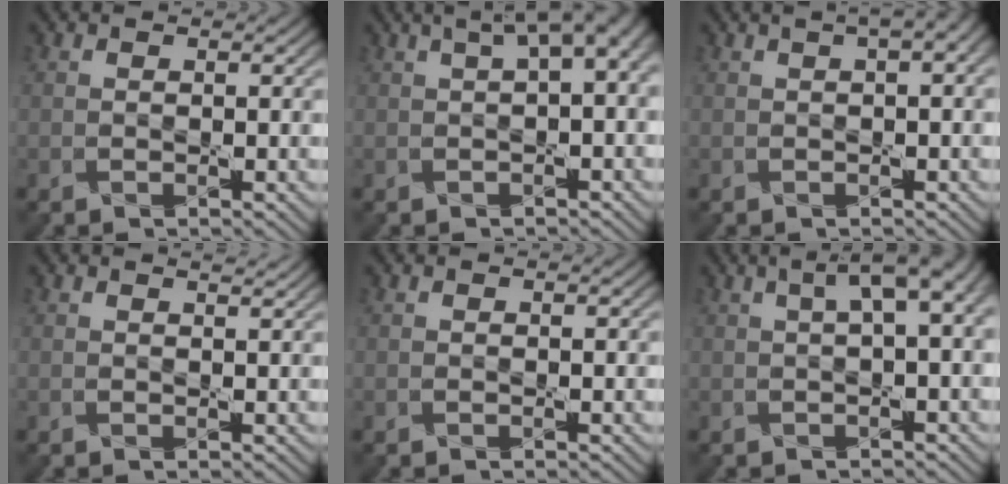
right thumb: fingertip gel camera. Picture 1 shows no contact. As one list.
[{"total": 5.4, "force": [1.7, 1.5, 4.9], "torque": [-0.067, 0.018, 0.029]}, {"total": 3.9, "force": [1.4, 1.2, 3.4], "torque": [-0.048, 0.014, 0.014]}, {"total": 0.8, "force": [0.8, -0.1, 0.0], "torque": [-0.004, -0.002, 0.008]}, {"total": 0.0}, {"total": 4.7, "force": [1.2, 1.3, 4.4], "torque": [-0.061, 0.019, 0.017]}]